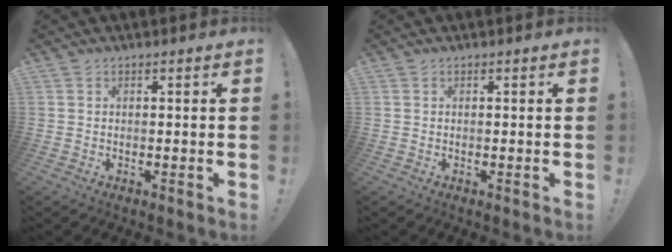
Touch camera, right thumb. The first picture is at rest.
{"total": 0.0}